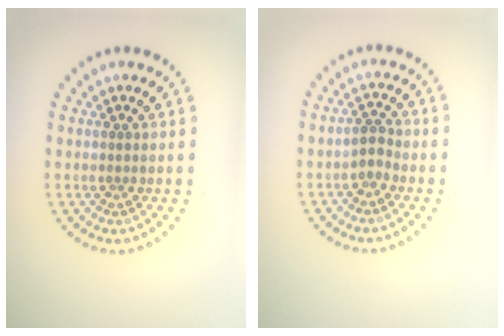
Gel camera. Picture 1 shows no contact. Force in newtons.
{"total": 1.5, "press": 1.3, "slide": 0.6}